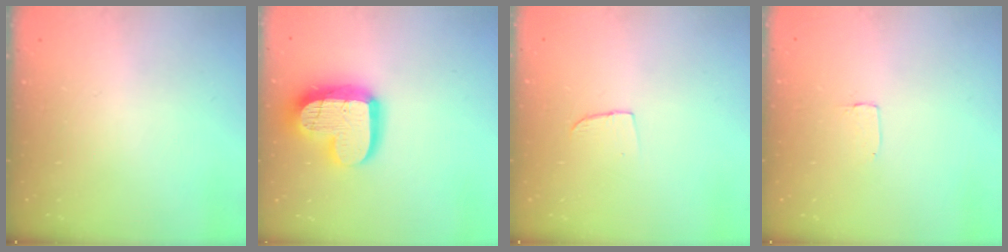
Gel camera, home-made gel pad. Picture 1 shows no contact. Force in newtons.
{"total": 16.9, "press": 16.9, "slide": 1.3}
{"total": 3.8, "press": 3.8, "slide": 0.4}
{"total": 2.0, "press": 2.0, "slide": 0.0}